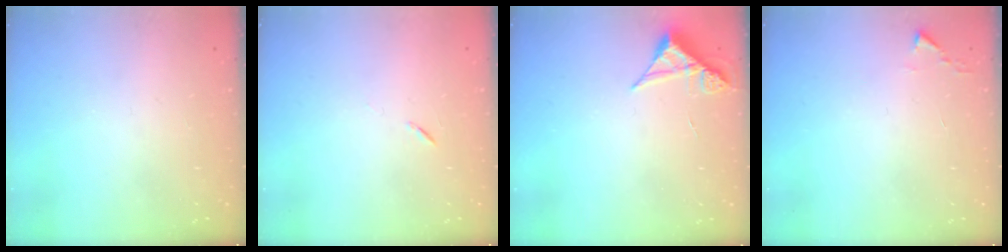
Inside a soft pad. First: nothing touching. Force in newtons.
{"total": 5.8, "press": 5.4, "slide": 2.1}
{"total": 4.9, "press": 4.9, "slide": 0.4}
{"total": 2.4, "press": 2.4, "slide": 0.3}